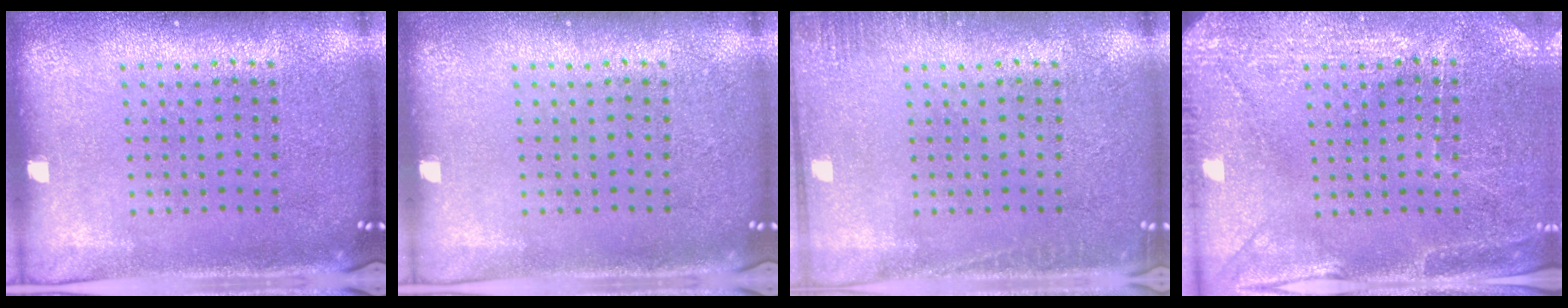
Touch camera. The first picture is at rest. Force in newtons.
{"total": 0.0}
{"total": 1.4, "press": 1.4, "slide": 0.4}
{"total": 2.8, "press": 2.8, "slide": 0.4}